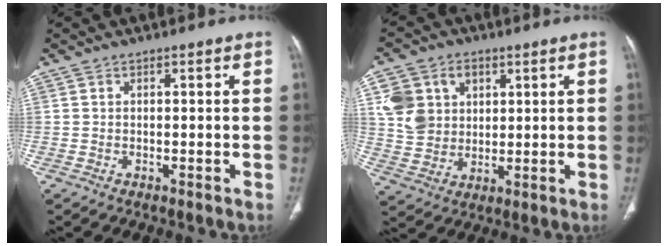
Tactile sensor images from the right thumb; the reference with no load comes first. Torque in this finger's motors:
{"motor_torque": [1.02, 1.27, 0.83, 0.59, 0.05]}